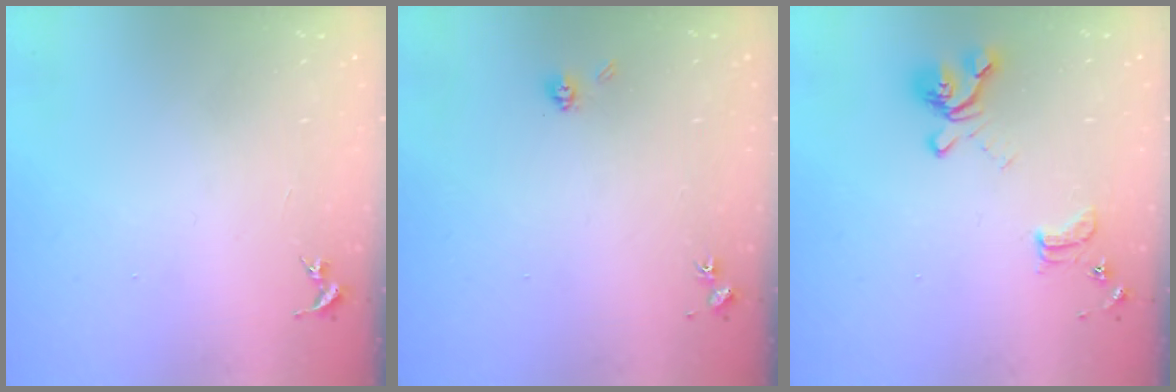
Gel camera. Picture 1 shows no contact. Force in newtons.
{"total": 4.0, "press": 3.8, "slide": 1.4}
{"total": 14.2, "press": 14.1, "slide": 1.6}